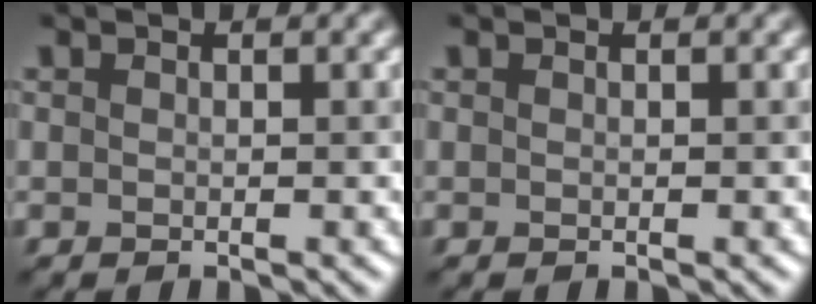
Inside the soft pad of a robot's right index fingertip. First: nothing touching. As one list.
[{"total": 0.0}]